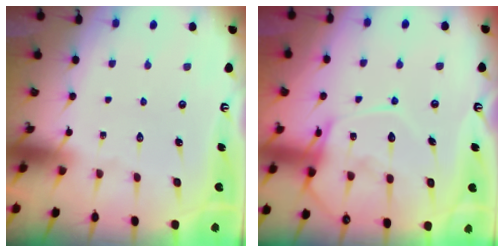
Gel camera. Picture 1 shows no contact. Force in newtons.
{"total": 14.2, "press": 14.1, "slide": 1.2}